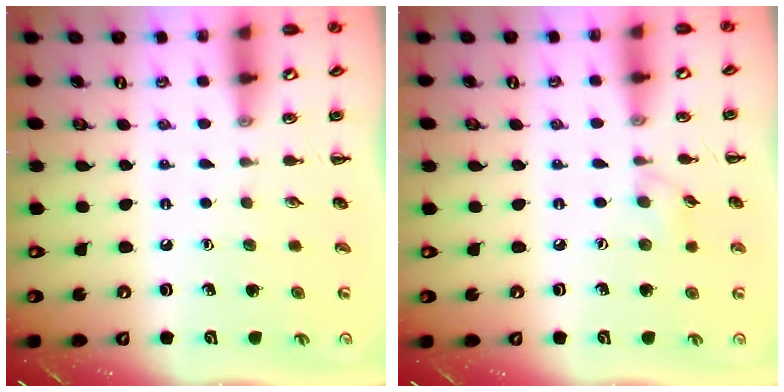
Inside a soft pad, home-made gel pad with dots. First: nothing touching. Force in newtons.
{"total": 4.8, "press": 4.4, "slide": 1.9}